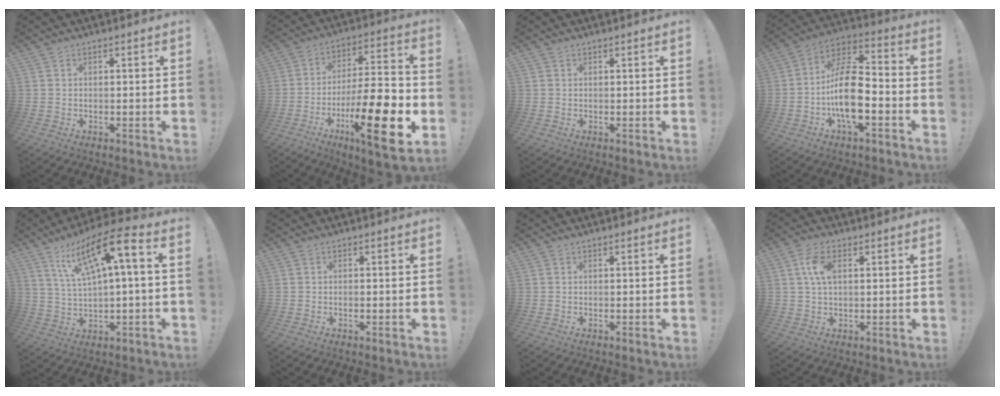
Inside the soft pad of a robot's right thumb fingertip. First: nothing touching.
{"total": 24.6, "force": [-8.6, 6.9, 22.0], "torque": [-0.365, 0.045, -0.132]}
{"total": 0.0}
{"total": 17.4, "force": [-4.5, 8.0, 14.7], "torque": [-0.282, 0.026, -0.071]}
{"total": 15.0, "force": [5.5, 3.0, 13.6], "torque": [-0.231, -0.017, 0.080]}
{"total": 0.7, "force": [-0.4, 0.2, 0.5], "torque": [-0.015, 0.002, -0.006]}
{"total": 0.0}
{"total": 6.2, "force": [1.6, 3.3, 5.0], "torque": [-0.090, -0.001, 0.025]}